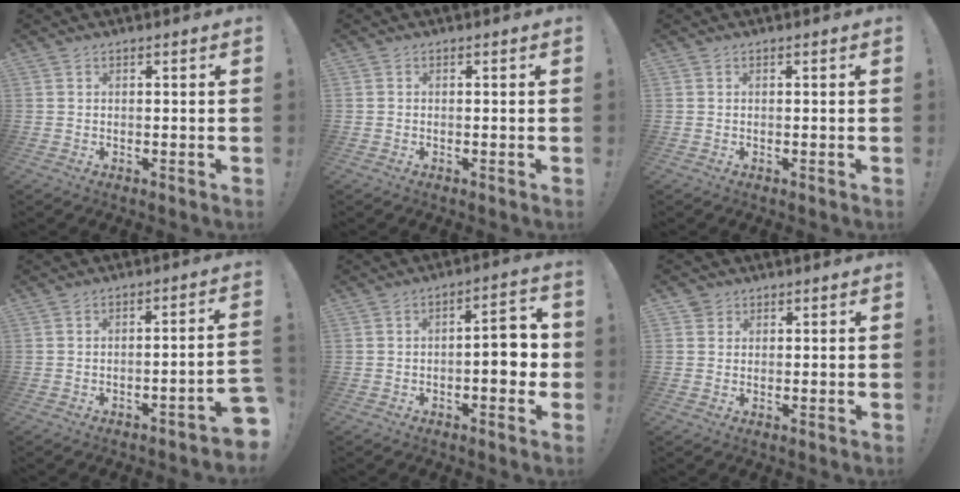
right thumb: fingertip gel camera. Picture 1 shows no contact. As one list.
[{"total": 0.0}, {"total": 0.0}, {"total": 5.1, "force": [-3.0, 0.6, 4.0], "torque": [-0.052, 0.003, -0.049]}, {"total": 8.9, "force": [-1.5, 3.6, 8.0], "torque": [-0.099, 0.009, -0.026]}, {"total": 2.2, "force": [1.4, 1.7, 0.2], "torque": [0.005, -0.007, 0.024]}]